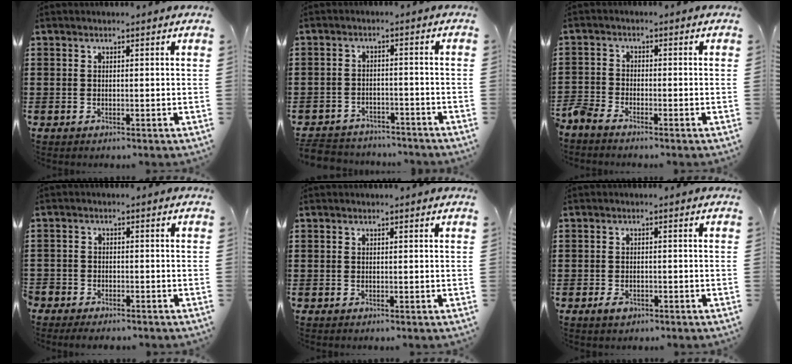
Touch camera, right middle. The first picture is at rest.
{"total": 3.6, "force": [-3.6, 0.6, -0.2], "torque": [-0.009, -0.003, -0.078]}
{"total": 2.5, "force": [-2.4, 0.5, 0.6], "torque": [-0.034, -0.005, -0.056]}
{"total": 2.1, "force": [-2.0, 0.6, 0.0], "torque": [-0.005, 0.003, -0.045]}
{"total": 0.0}
{"total": 1.5, "force": [-0.9, 0.8, 0.9], "torque": [-0.020, -0.002, -0.018]}